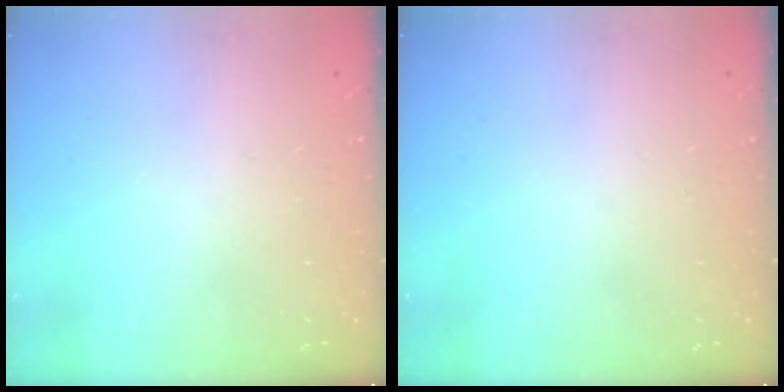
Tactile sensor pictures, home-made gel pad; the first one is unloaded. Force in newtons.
{"total": 0.0}